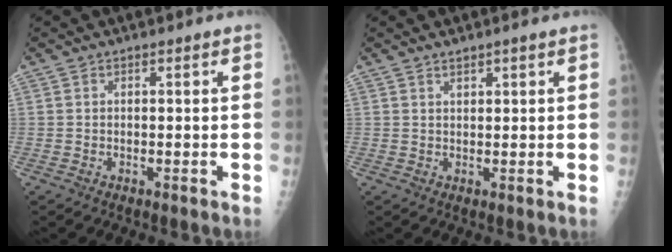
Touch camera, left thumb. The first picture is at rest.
{"total": 1.5, "force": [1.2, 0.8, 0.5], "torque": [0.000, -0.008, 0.019]}